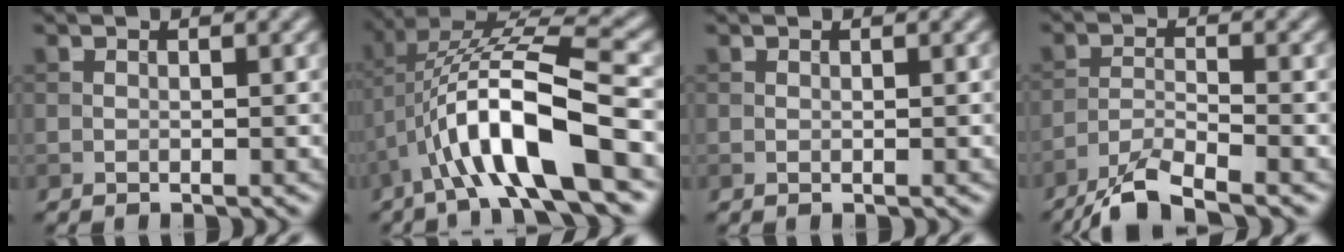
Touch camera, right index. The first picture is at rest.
{"total": 10.6, "force": [-3.1, 3.0, 9.7], "torque": [-0.183, 0.015, -0.057]}
{"total": 0.0}
{"total": 5.9, "force": [-4.7, 1.0, 3.3], "torque": [-0.060, -0.006, -0.095]}